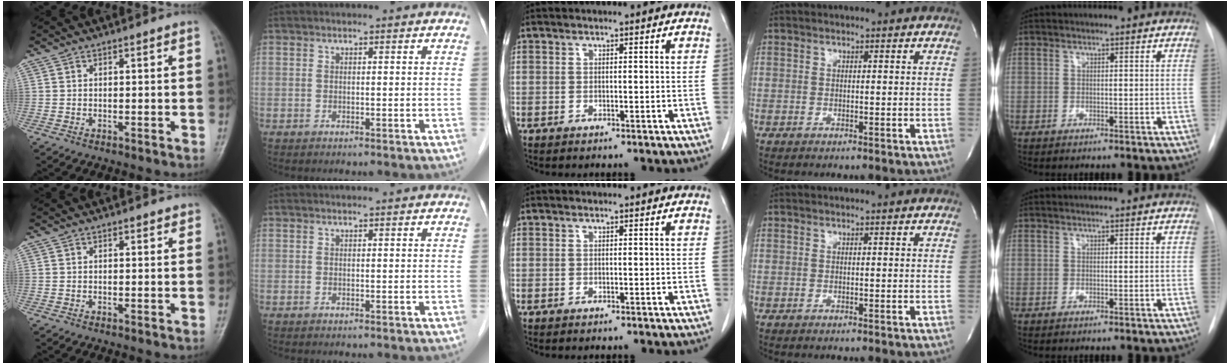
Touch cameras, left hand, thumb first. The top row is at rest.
{"thumb": {"total": 1.2, "force": [0.9, 0.6, 0.5], "torque": [0.000, -0.003, 0.007]}, "index": {"total": 2.0, "force": [1.9, 0.0, 0.4], "torque": [-0.009, 0.007, 0.022]}}